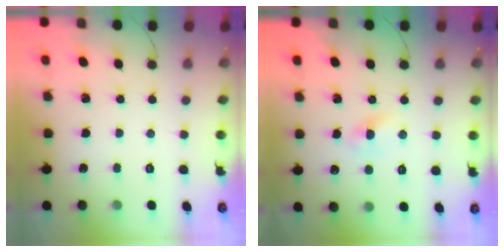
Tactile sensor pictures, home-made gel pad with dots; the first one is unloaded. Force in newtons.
{"total": 1.8, "press": 1.6, "slide": 0.8}